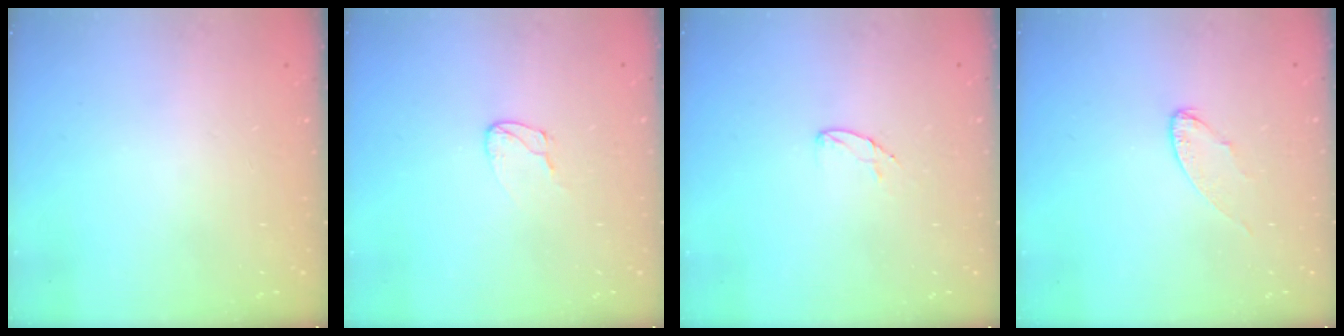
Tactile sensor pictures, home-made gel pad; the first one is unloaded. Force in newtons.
{"total": 4.4, "press": 4.3, "slide": 0.4}
{"total": 5.3, "press": 5.3, "slide": 0.4}
{"total": 5.2, "press": 5.2, "slide": 0.4}